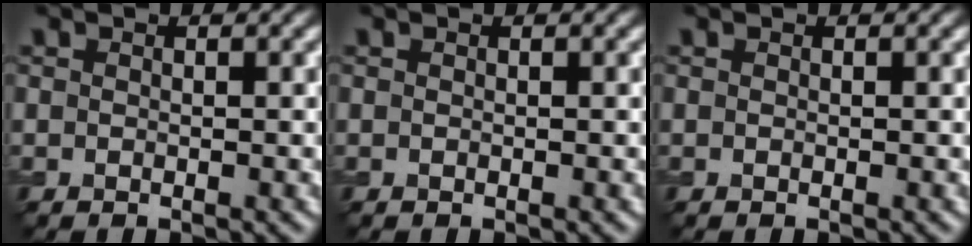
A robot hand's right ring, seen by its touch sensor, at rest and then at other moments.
{"total": 0.0}
{"total": 0.0}